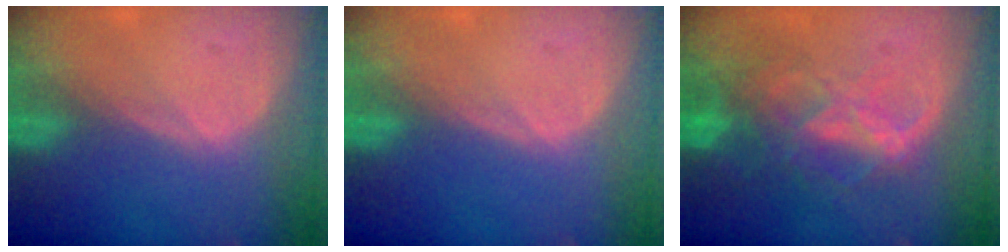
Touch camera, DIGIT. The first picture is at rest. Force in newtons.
{"total": 0.0}
{"total": 8.6, "press": 7.5, "slide": 4.2}